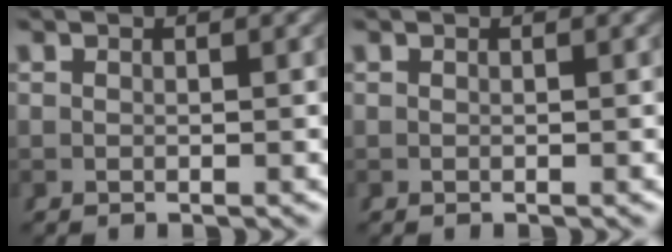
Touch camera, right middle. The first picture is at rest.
{"total": 0.0}